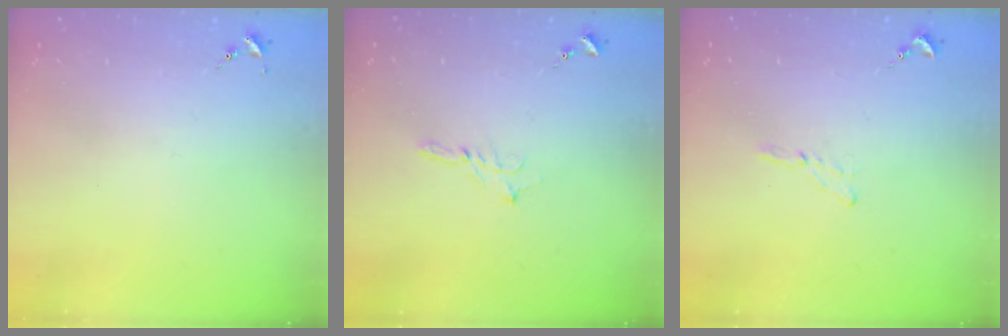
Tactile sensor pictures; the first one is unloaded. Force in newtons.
{"total": 2.3, "press": 2.3, "slide": 0.2}
{"total": 3.5, "press": 3.5, "slide": 0.4}